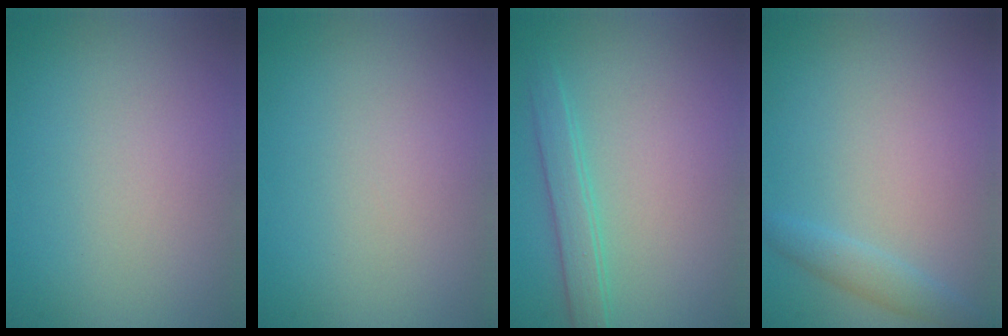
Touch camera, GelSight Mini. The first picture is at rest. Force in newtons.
{"total": 0.0}
{"total": 2.3, "press": 2.3, "slide": 0.1}
{"total": 1.6, "press": 1.6, "slide": 0.1}